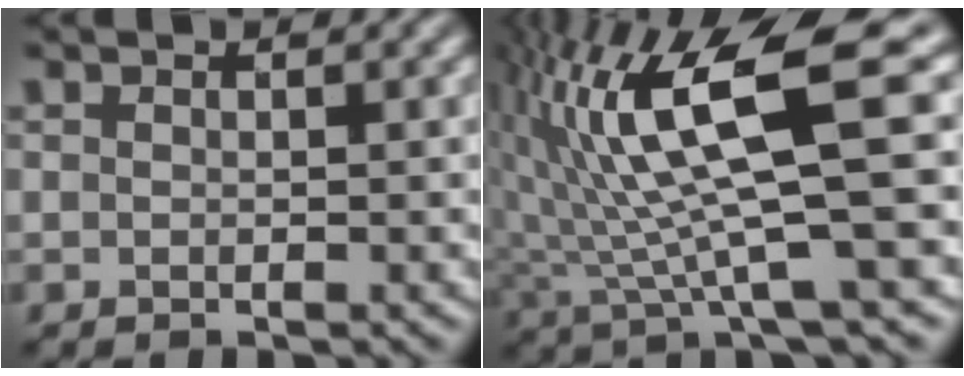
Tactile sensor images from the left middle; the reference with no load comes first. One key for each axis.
{"total": 11.5, "fx": 2.7, "fy": 2.2, "fz": 11.0, "tx": -0.199, "ty": 0.009, "tz": 0.062}